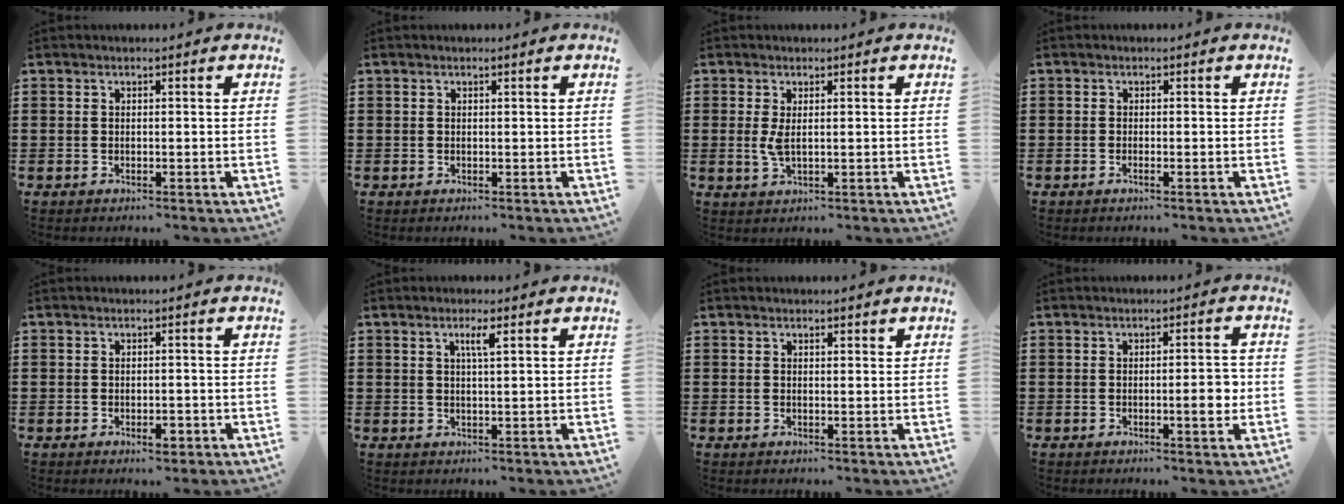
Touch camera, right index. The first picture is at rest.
{"total": 0.0}
{"total": 2.5, "force": [0.3, 0.8, 2.3], "torque": [-0.062, -0.006, 0.000]}
{"total": 0.6, "force": [-0.3, -0.2, 0.5], "torque": [-0.009, -0.004, -0.005]}
{"total": 1.6, "force": [-0.8, 0.8, 1.1], "torque": [-0.022, -0.003, -0.015]}
{"total": 2.4, "force": [1.0, 0.2, 2.1], "torque": [-0.044, 0.001, 0.016]}
{"total": 0.8, "force": [0.5, 0.4, 0.4], "torque": [-0.009, 0.002, 0.010]}
{"total": 3.6, "force": [-0.5, 0.8, 3.5], "torque": [-0.043, -0.005, -0.014]}